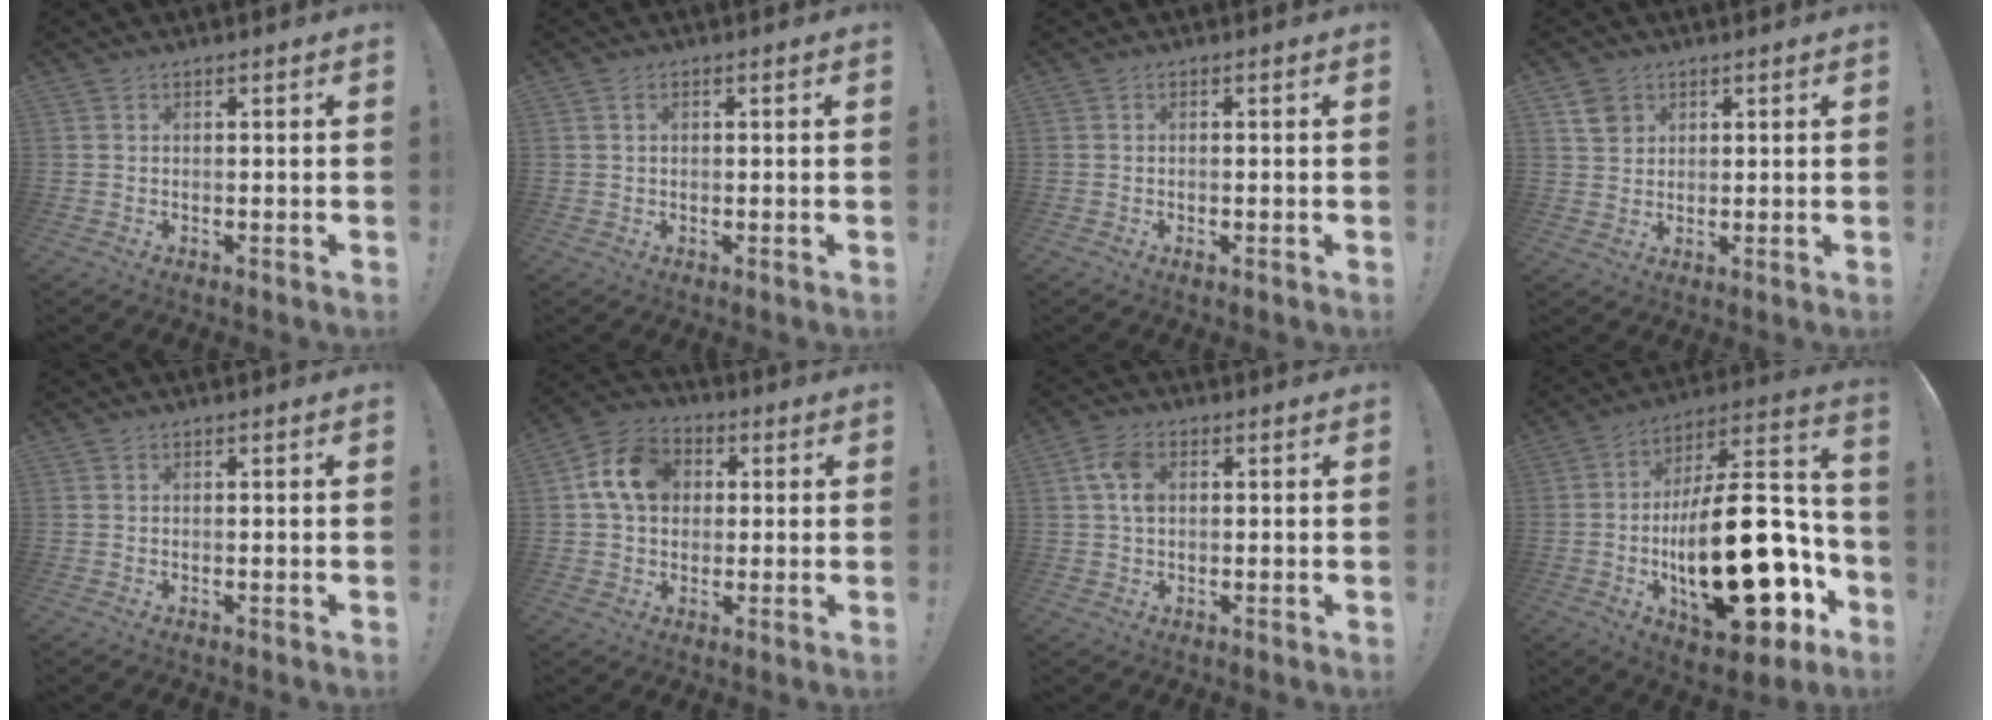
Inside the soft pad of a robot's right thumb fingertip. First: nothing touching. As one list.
[{"total": 1.3, "force": [0.5, 0.9, 0.8], "torque": [-0.012, 0.003, 0.008]}, {"total": 0.8, "force": [-0.1, 0.2, 0.7], "torque": [-0.006, -0.002, -0.004]}, {"total": 5.3, "force": [3.0, 4.2, 1.5], "torque": [-0.014, -0.011, 0.056]}, {"total": 0.0}, {"total": 13.3, "force": [3.0, 10.5, 7.6], "torque": [-0.121, 0.013, 0.062]}, {"total": 7.1, "force": [1.5, 4.6, 5.1], "torque": [-0.099, 0.004, 0.028]}, {"total": 31.6, "force": [-7.0, 13.4, 27.8], "torque": [-0.467, 0.042, -0.101]}]